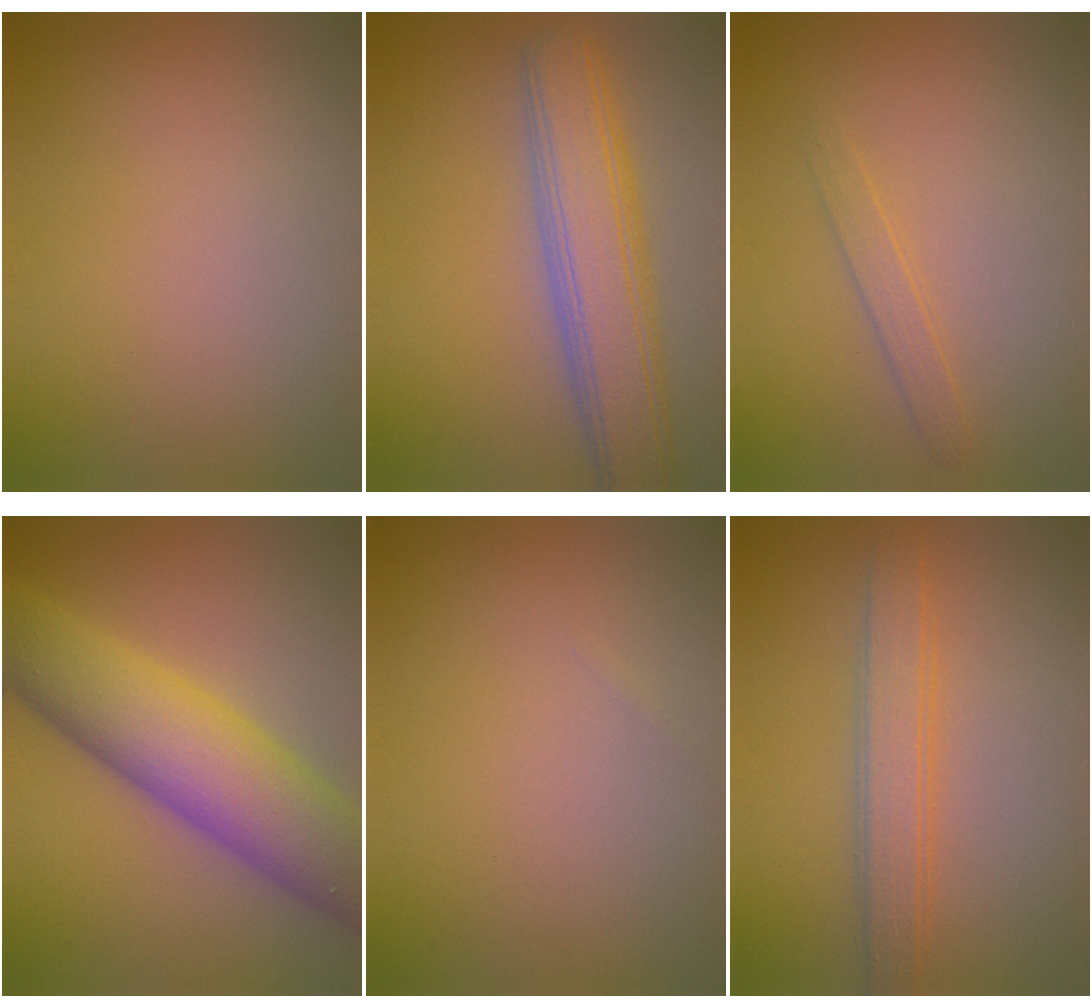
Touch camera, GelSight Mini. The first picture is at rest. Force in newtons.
{"total": 7.0, "press": 7.0, "slide": 0.6}
{"total": 1.3, "press": 1.3, "slide": 0.1}
{"total": 10.7, "press": 10.7, "slide": 0.2}
{"total": 0.0}
{"total": 3.2, "press": 3.2, "slide": 0.4}